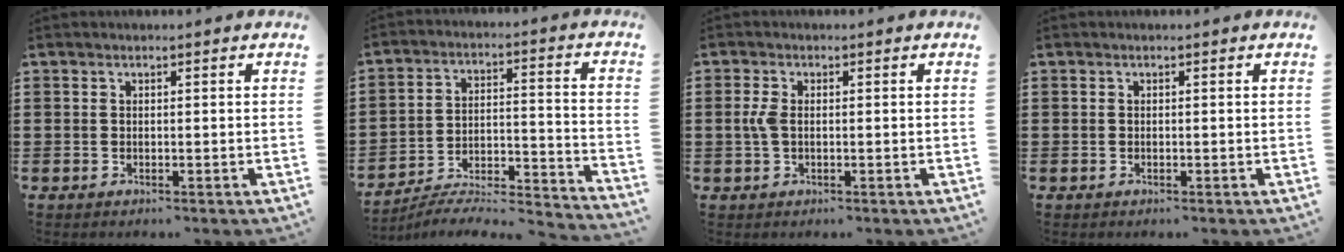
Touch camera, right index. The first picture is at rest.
{"total": 4.9, "force": [-4.5, 0.9, 1.7], "torque": [-0.029, -0.007, -0.092]}
{"total": 2.9, "force": [-0.2, 1.4, 2.5], "torque": [-0.072, -0.004, -0.011]}
{"total": 0.0}